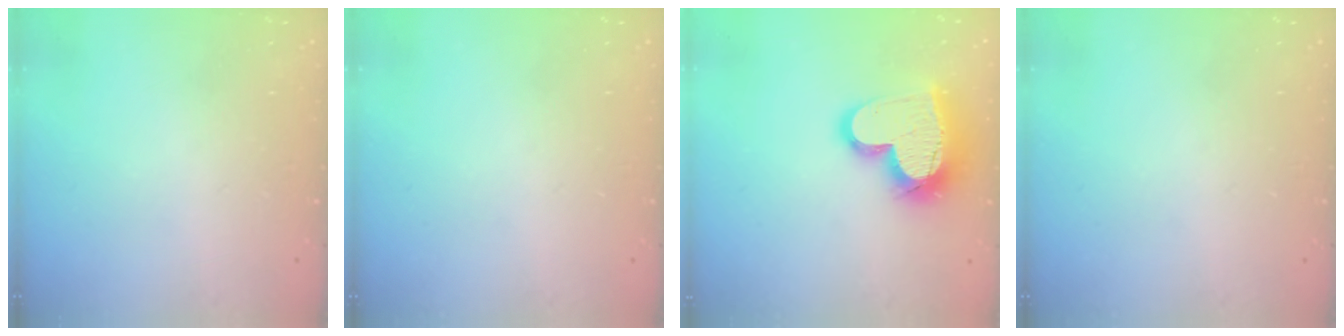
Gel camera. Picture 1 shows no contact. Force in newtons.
{"total": 0.0}
{"total": 20.1, "press": 20.0, "slide": 1.3}
{"total": 0.0}